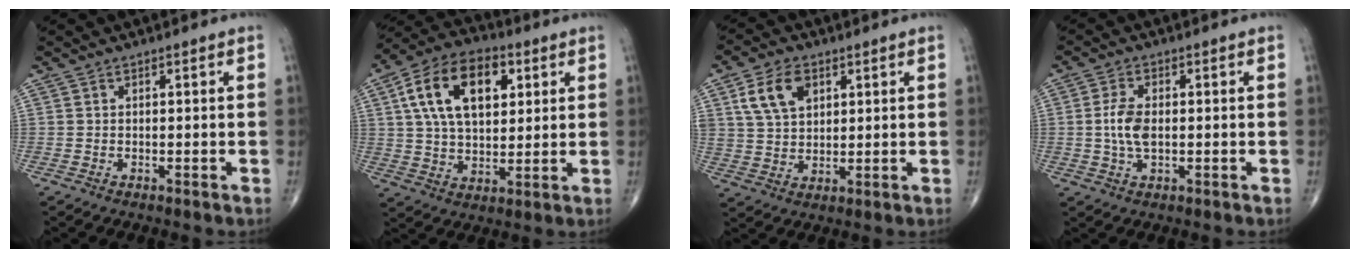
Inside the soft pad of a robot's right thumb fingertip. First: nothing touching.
{"total": 17.5, "force": [5.6, 10.3, 13.0], "torque": [-0.204, 0.002, 0.095]}
{"total": 9.3, "force": [3.9, 6.2, 5.9], "torque": [-0.094, -0.007, 0.076]}
{"total": 5.5, "force": [0.0, 2.9, 4.7], "torque": [-0.100, 0.001, -0.001]}